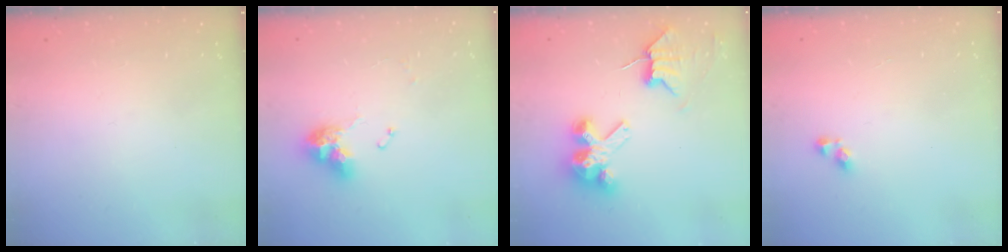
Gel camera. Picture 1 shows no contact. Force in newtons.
{"total": 9.9, "press": 9.9, "slide": 1.0}
{"total": 8.6, "press": 8.6, "slide": 0.7}
{"total": 3.5, "press": 3.5, "slide": 0.1}